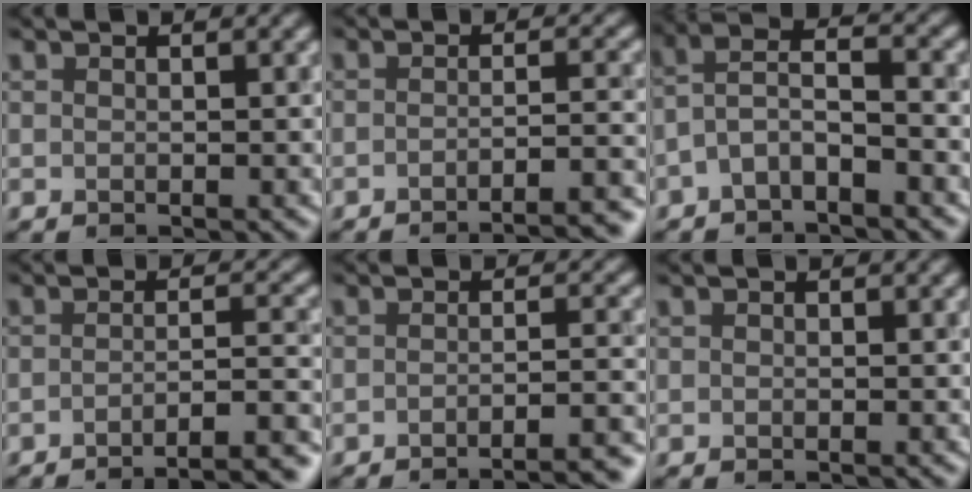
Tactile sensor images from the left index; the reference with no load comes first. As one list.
[{"total": 6.3, "force": [-5.0, 1.1, 3.6], "torque": [-0.025, 0.021, -0.046]}, {"total": 3.0, "force": [-2.0, 0.8, 2.0], "torque": [-0.052, 0.016, -0.035]}, {"total": 8.0, "force": [-6.1, 1.5, 4.9], "torque": [-0.042, 0.020, -0.055]}, {"total": 5.9, "force": [-4.7, 1.0, 3.5], "torque": [-0.023, 0.019, -0.043]}, {"total": 0.7, "force": [-0.2, -0.4, -0.5], "torque": [0.001, -0.001, 0.005]}]